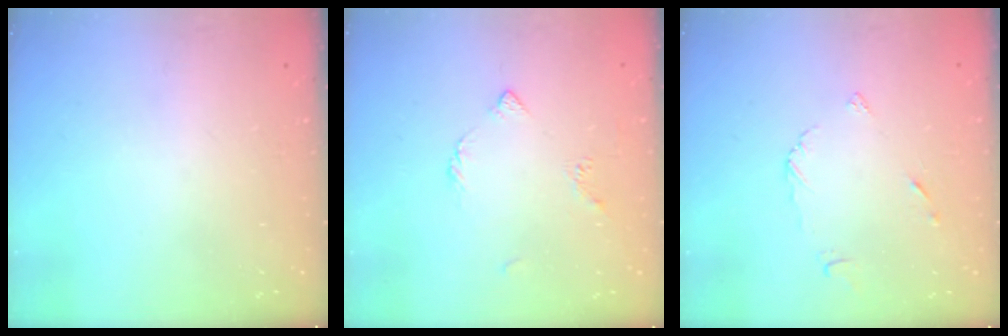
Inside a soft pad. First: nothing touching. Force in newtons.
{"total": 3.7, "press": 3.7, "slide": 0.7}
{"total": 4.2, "press": 4.2, "slide": 0.5}